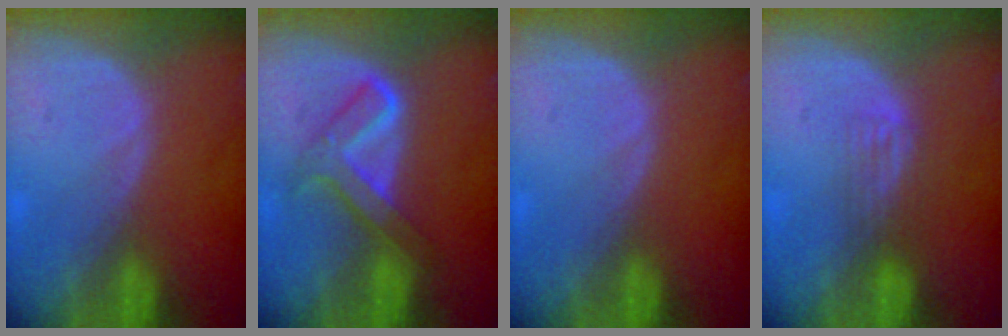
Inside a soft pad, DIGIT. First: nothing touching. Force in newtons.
{"total": 5.9, "press": 5.9, "slide": 0.2}
{"total": 0.0}
{"total": 2.5, "press": 2.2, "slide": 1.3}